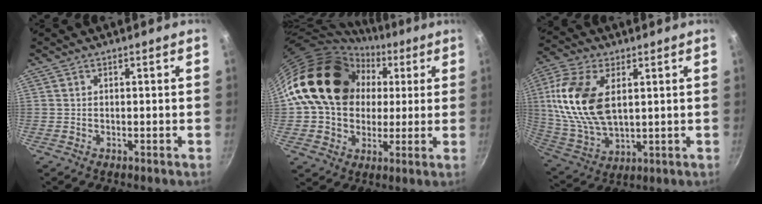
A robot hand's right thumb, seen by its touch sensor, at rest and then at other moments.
{"total": 20.6, "force": [4.0, 16.5, 11.7], "torque": [-0.170, 0.034, 0.069]}
{"total": 17.5, "force": [3.9, 10.0, 13.9], "torque": [-0.271, -0.013, 0.083]}